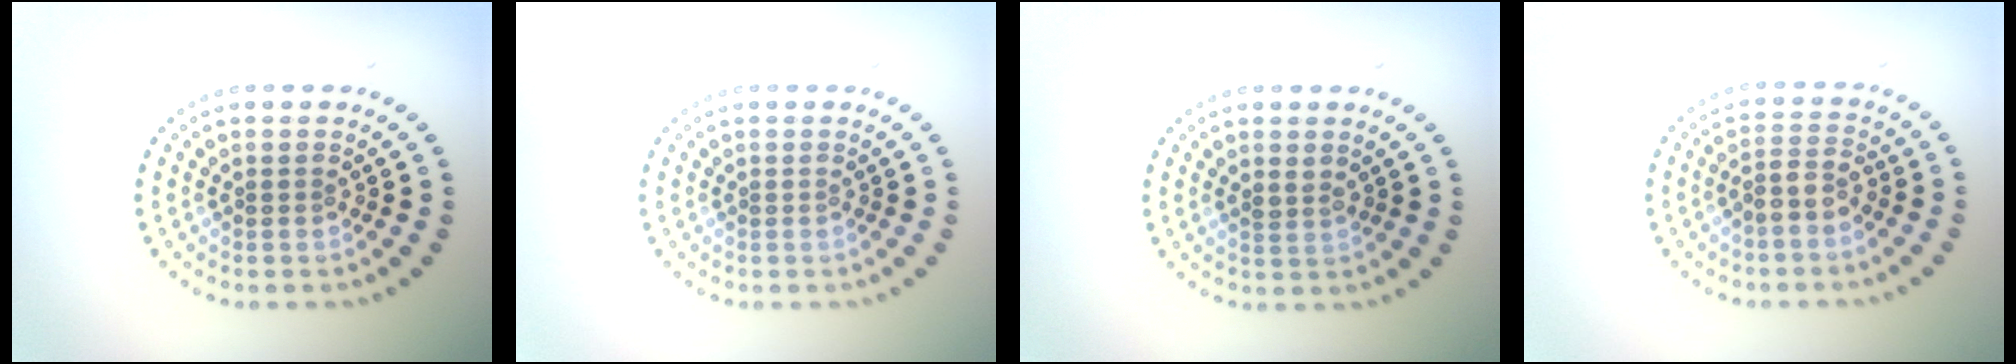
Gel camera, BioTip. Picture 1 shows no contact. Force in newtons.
{"total": 0.0}
{"total": 1.0, "press": 0.8, "slide": 0.5}
{"total": 2.1, "press": 1.8, "slide": 1.1}